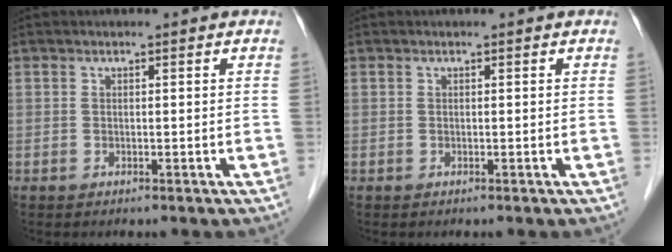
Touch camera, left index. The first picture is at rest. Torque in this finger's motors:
{"motor_torque": [0.02, 0.02, -0.01, 0.00]}